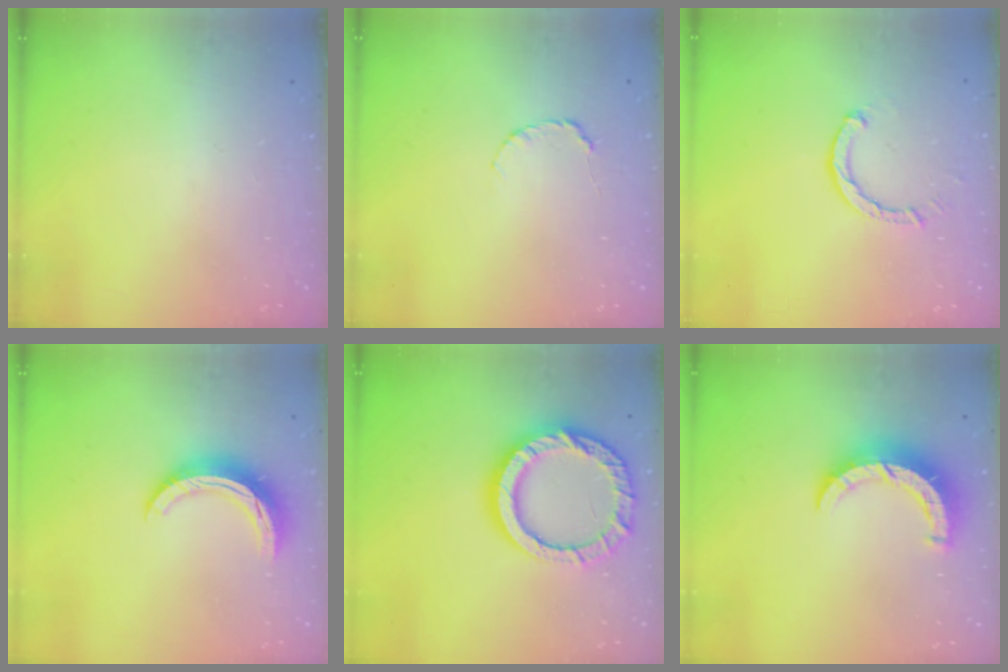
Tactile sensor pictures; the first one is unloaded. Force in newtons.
{"total": 4.0, "press": 3.9, "slide": 0.5}
{"total": 2.6, "press": 2.6, "slide": 0.3}
{"total": 9.9, "press": 9.9, "slide": 0.7}
{"total": 16.8, "press": 16.7, "slide": 1.8}
{"total": 10.4, "press": 10.3, "slide": 0.7}